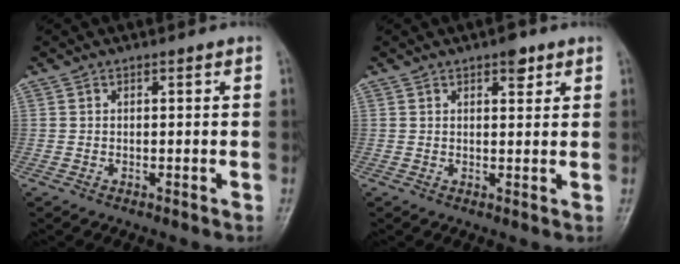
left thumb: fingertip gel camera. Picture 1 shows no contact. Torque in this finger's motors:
{"motor_torque": [0.27, 0.11, 0.14, -0.37, 0.00]}